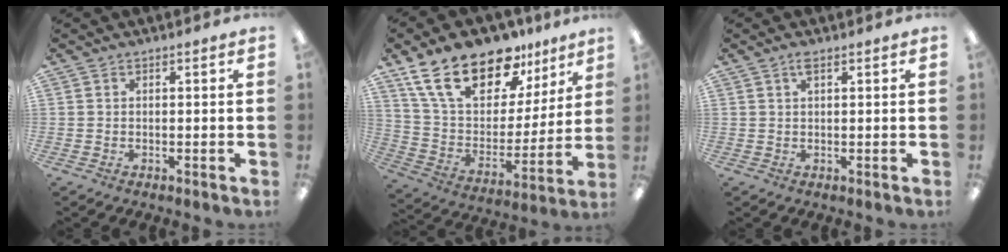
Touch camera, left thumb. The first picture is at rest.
{"total": 21.4, "force": [14.9, 10.5, 11.4], "torque": [-0.211, -0.084, 0.269]}
{"total": 1.8, "force": [1.1, 0.6, 1.4], "torque": [-0.023, 0.000, 0.017]}